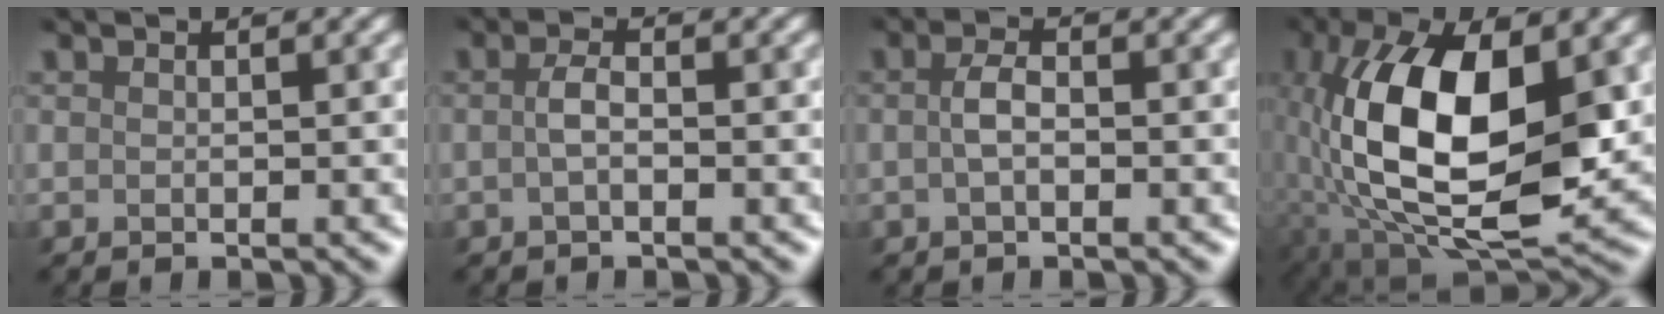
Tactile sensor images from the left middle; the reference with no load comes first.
{"total": 1.0, "force": [0.1, 0.2, 1.0], "torque": [-0.027, 0.005, -0.007]}
{"total": 1.3, "force": [0.2, 0.4, 1.2], "torque": [-0.031, 0.005, -0.005]}
{"total": 13.6, "force": [0.3, 6.7, 11.8], "torque": [-0.242, -0.012, 0.006]}